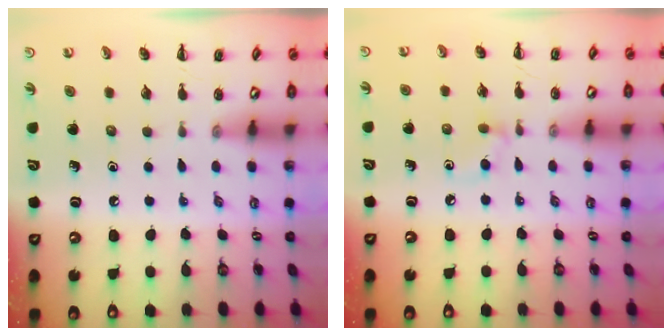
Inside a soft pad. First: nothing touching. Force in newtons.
{"total": 5.5, "press": 5.2, "slide": 1.9}